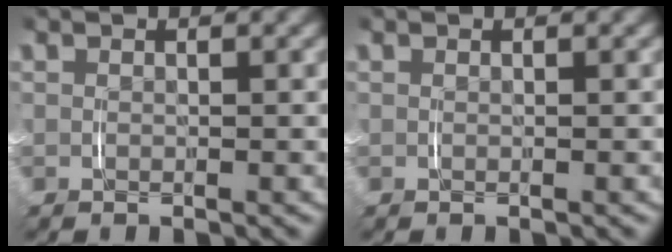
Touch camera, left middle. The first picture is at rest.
{"total": 0.0}